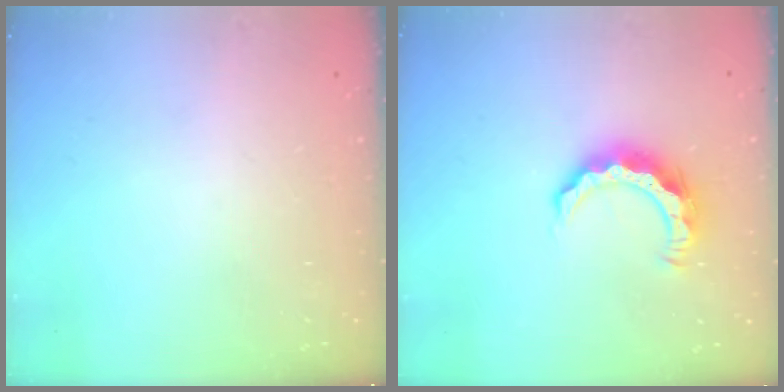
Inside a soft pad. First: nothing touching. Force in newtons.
{"total": 8.1, "press": 8.0, "slide": 0.3}